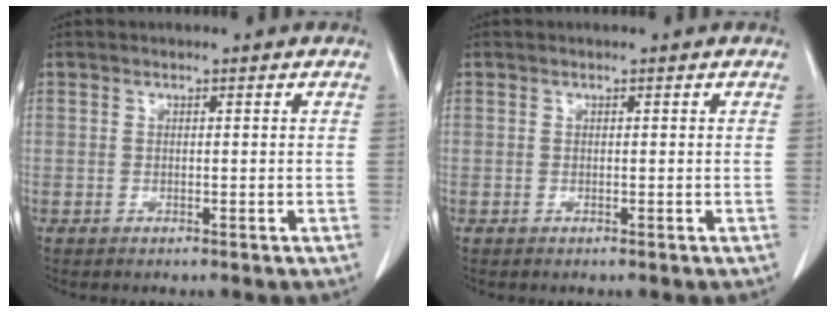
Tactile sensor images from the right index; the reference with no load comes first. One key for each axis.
{"total": 0.0}